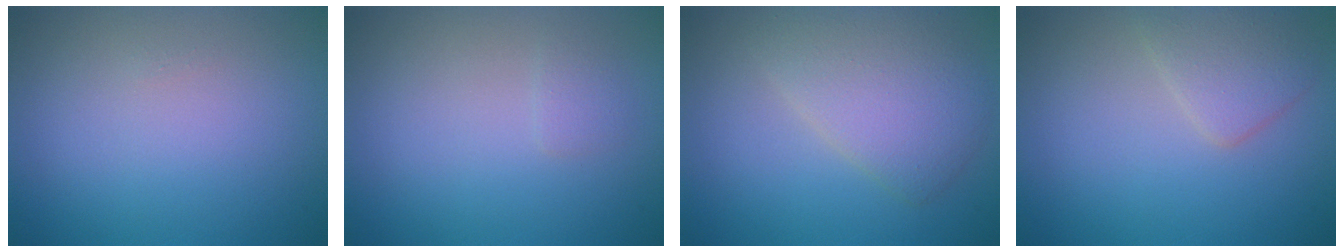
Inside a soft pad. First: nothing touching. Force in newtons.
{"total": 0.7, "press": 0.7, "slide": 0.0}
{"total": 4.5, "press": 4.5, "slide": 0.2}
{"total": 2.5, "press": 2.5, "slide": 0.2}